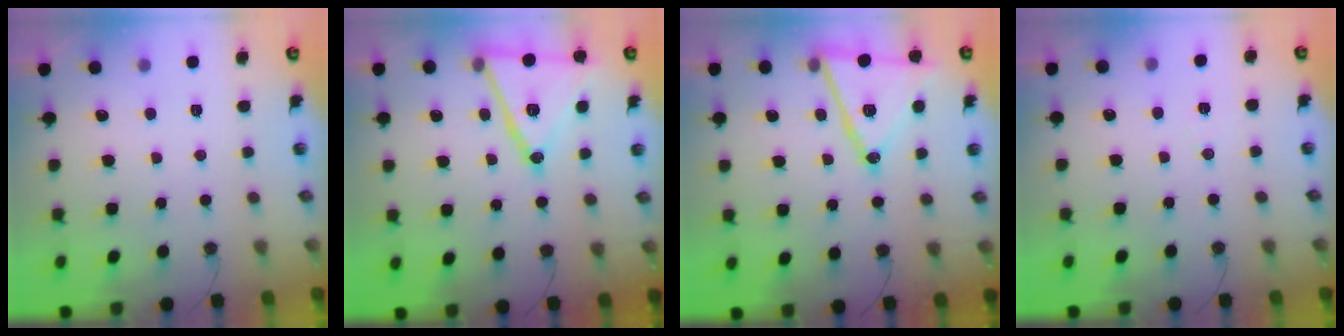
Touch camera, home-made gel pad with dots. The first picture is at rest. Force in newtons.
{"total": 19.0, "press": 18.7, "slide": 3.4}
{"total": 16.5, "press": 16.2, "slide": 3.5}
{"total": 3.7, "press": 2.2, "slide": 3.0}